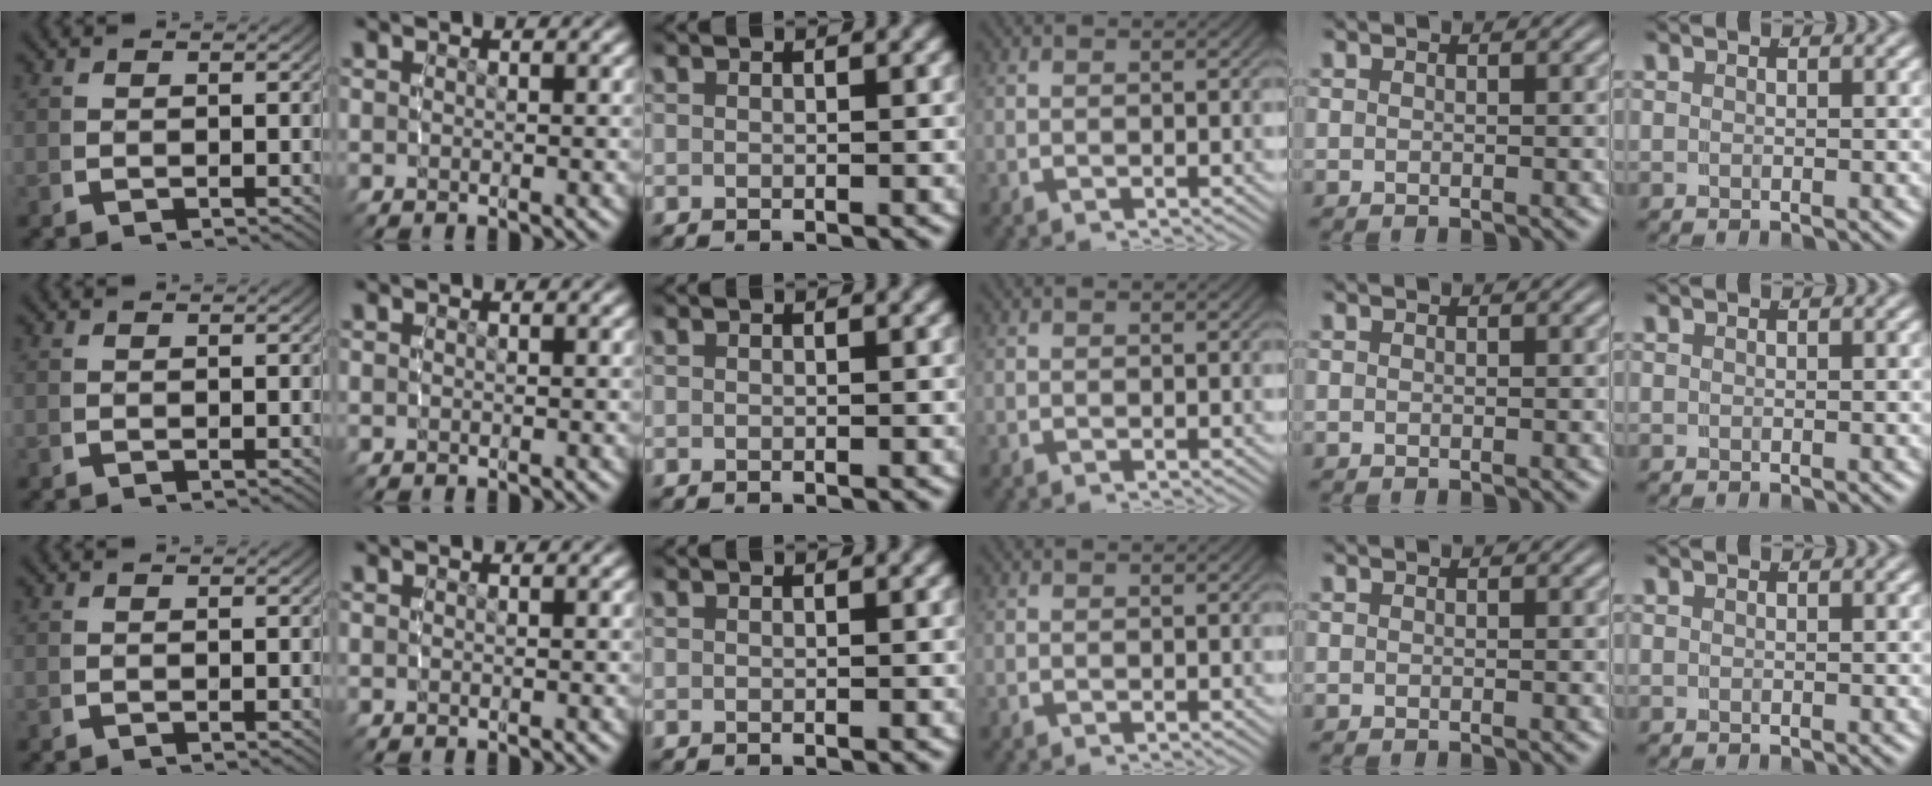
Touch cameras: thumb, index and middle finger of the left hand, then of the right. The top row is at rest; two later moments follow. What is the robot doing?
{"motion": "reach", "object": "paper towel"}